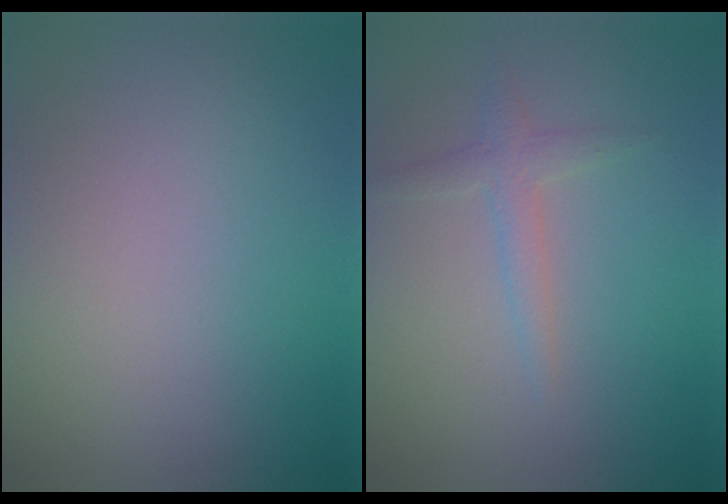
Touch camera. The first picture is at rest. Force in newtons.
{"total": 1.7, "press": 1.7, "slide": 0.1}